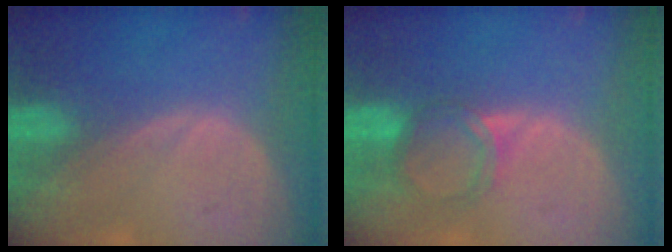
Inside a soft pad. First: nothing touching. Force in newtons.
{"total": 3.7, "press": 3.4, "slide": 1.6}